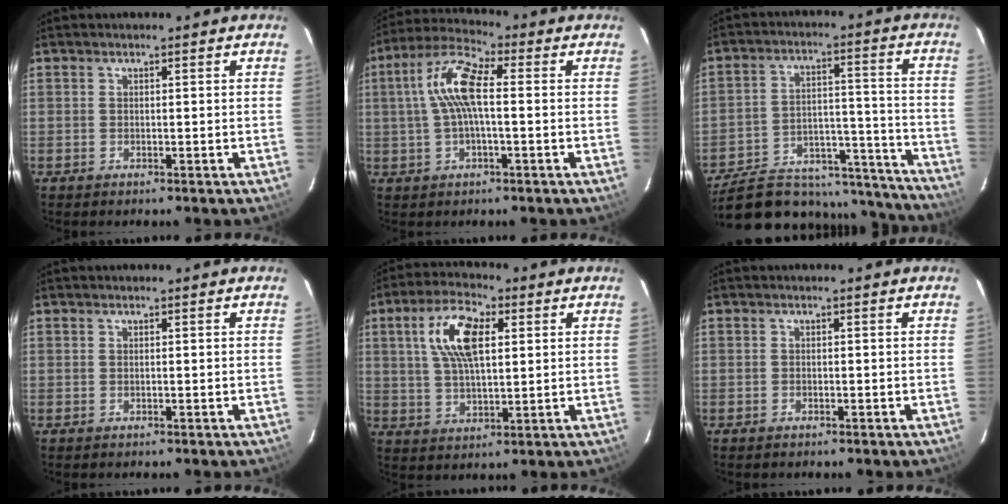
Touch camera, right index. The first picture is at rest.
{"total": 9.7, "force": [0.7, 3.1, 9.2], "torque": [-0.191, 0.023, 0.010]}
{"total": 24.9, "force": [-19.9, 11.3, 9.8], "torque": [-0.183, 0.039, -0.248]}
{"total": 0.0}
{"total": 10.9, "force": [3.3, 4.8, 9.2], "torque": [-0.174, 0.019, 0.062]}
{"total": 0.5, "force": [-0.4, 0.3, 0.1], "torque": [-0.002, 0.002, -0.010]}